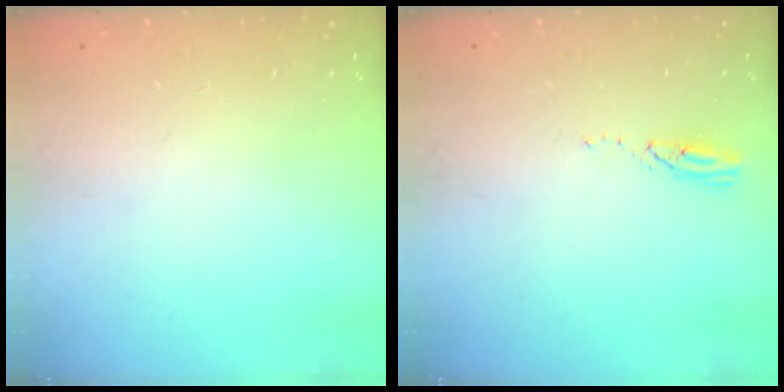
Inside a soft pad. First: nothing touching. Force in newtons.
{"total": 3.0, "press": 3.0, "slide": 0.1}